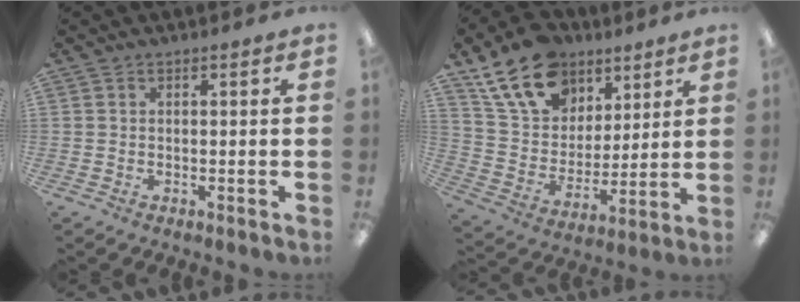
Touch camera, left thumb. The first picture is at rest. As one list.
[{"total": 18.6, "force": [11.9, 12.2, 7.5], "torque": [-0.139, -0.060, 0.226]}]